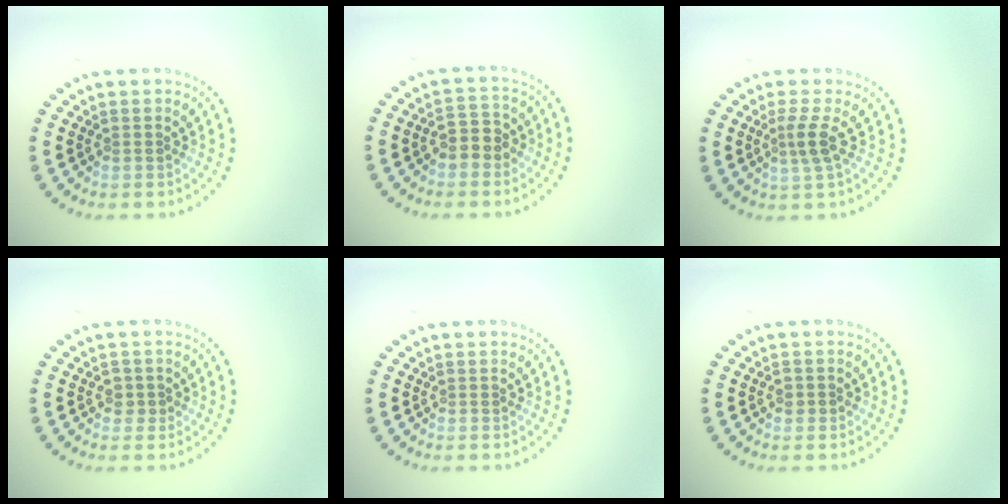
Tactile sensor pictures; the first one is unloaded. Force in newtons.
{"total": 2.4, "press": 2.3, "slide": 0.8}
{"total": 2.0, "press": 1.5, "slide": 1.3}
{"total": 1.1, "press": 0.9, "slide": 0.5}
{"total": 0.0}
{"total": 0.9, "press": 0.9, "slide": 0.1}